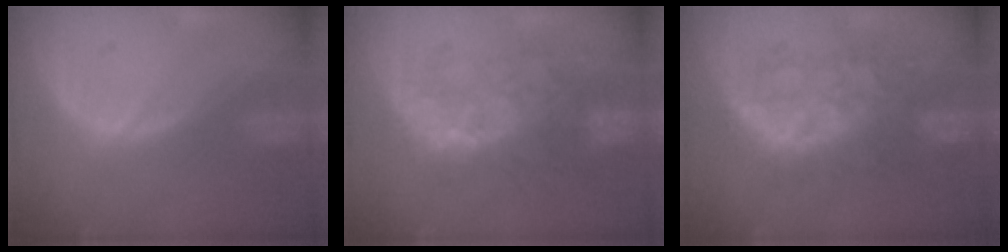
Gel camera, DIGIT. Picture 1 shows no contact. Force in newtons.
{"total": 9.8, "press": 8.8, "slide": 4.4}
{"total": 8.9, "press": 8.9, "slide": 0.5}